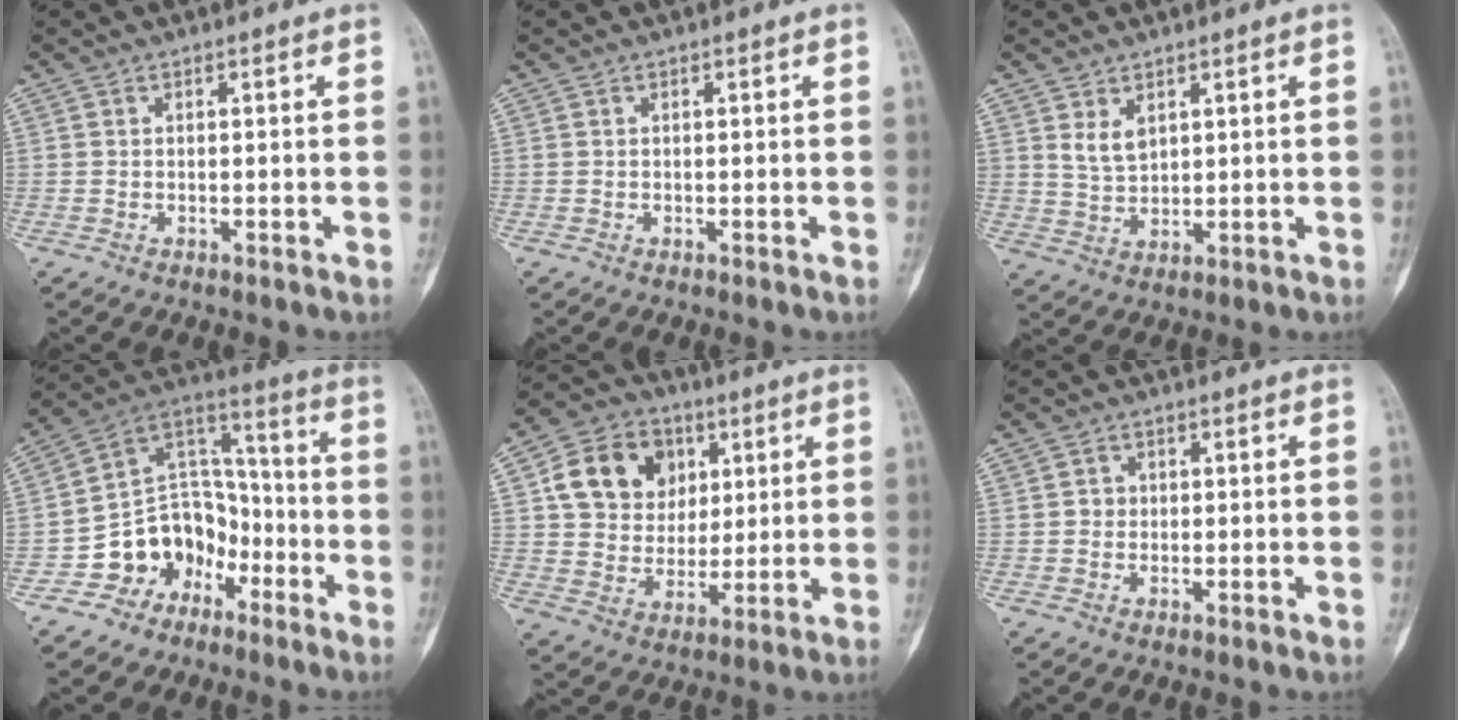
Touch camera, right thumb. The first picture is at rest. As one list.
[{"total": 0.0}, {"total": 4.2, "force": [2.1, 2.5, 2.6], "torque": [-0.040, -0.018, 0.050]}, {"total": 13.9, "force": [-7.1, 11.1, 4.5], "torque": [-0.017, 0.103, -0.126]}, {"total": 14.3, "force": [4.6, 11.9, 6.6], "torque": [-0.081, -0.004, 0.081]}, {"total": 1.6, "force": [0.0, 1.5, 0.5], "torque": [0.002, 0.005, -0.002]}]